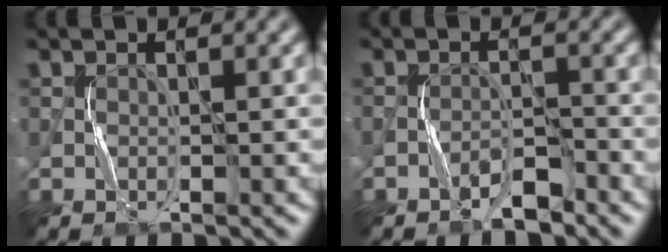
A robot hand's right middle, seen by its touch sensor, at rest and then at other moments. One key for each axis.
{"total": 2.1, "fx": -1.8, "fy": 0.4, "fz": 1.0, "tx": -0.017, "ty": 0.009, "tz": -0.033}